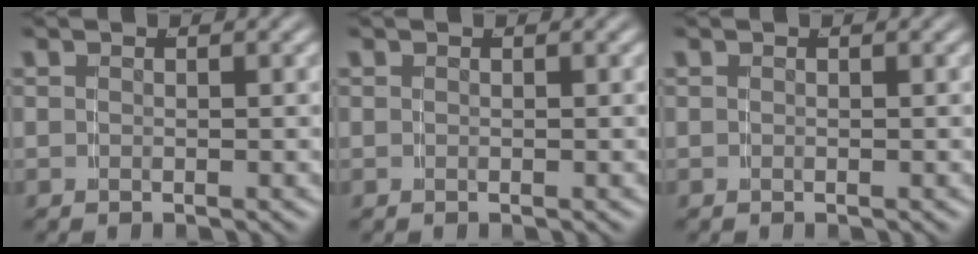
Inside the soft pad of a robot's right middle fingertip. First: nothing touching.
{"total": 0.0}
{"total": 0.0}